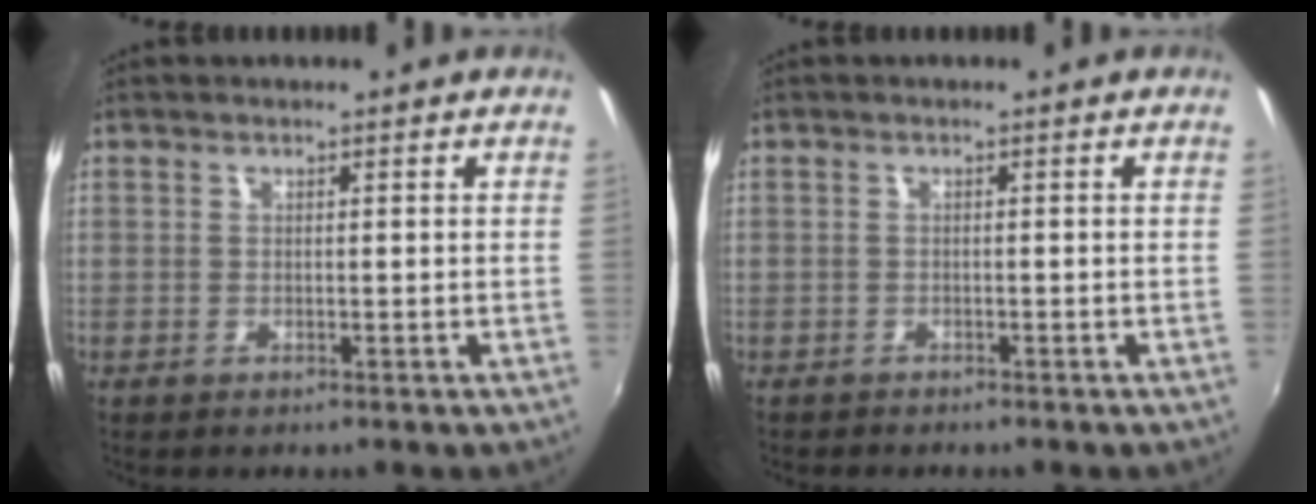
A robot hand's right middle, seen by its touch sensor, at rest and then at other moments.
{"total": 1.2, "force": [-1.1, 0.5, 0.1], "torque": [-0.008, -0.003, -0.018]}